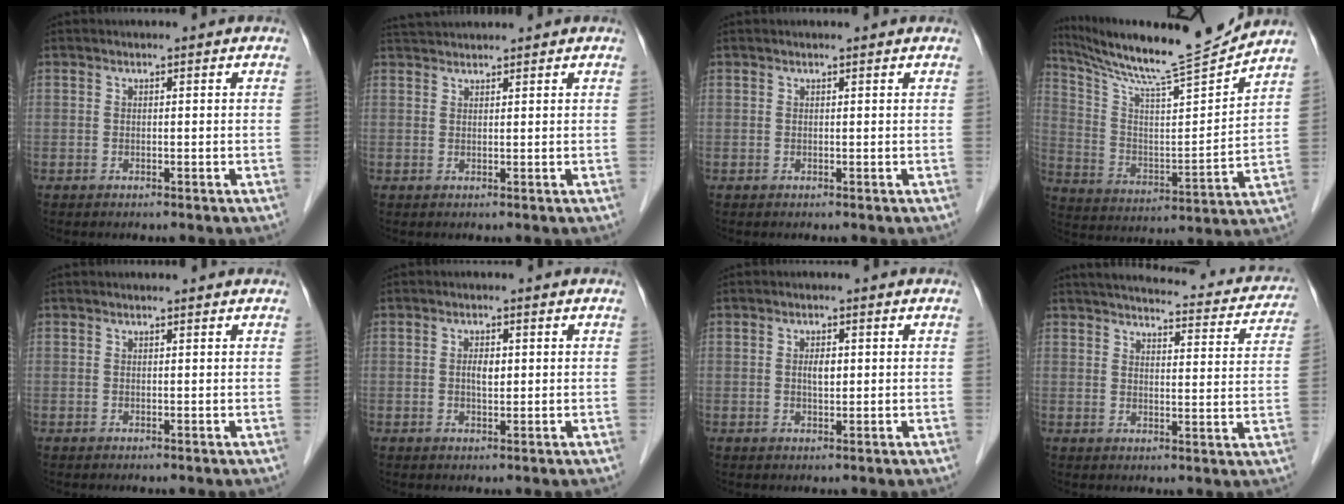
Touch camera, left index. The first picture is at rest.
{"total": 3.8, "force": [3.7, 0.0, 0.8], "torque": [-0.016, 0.034, 0.070]}
{"total": 1.2, "force": [1.1, 0.0, 0.3], "torque": [-0.010, 0.010, 0.015]}
{"total": 17.2, "force": [15.7, -0.9, 6.8], "torque": [-0.129, -0.022, 0.264]}
{"total": 1.5, "force": [1.4, 0.0, 0.4], "torque": [-0.009, 0.011, 0.019]}
{"total": 2.0, "force": [0.3, 0.9, 1.8], "torque": [-0.033, 0.000, 0.005]}
{"total": 2.0, "force": [0.3, 0.8, 1.7], "torque": [-0.032, 0.000, 0.006]}
{"total": 22.5, "force": [20.3, 5.0, 8.2], "torque": [-0.107, -0.010, 0.234]}